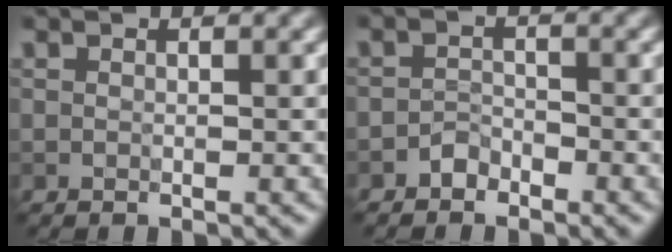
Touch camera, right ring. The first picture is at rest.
{"total": 1.4, "force": [-1.1, 0.7, 0.2], "torque": [-0.001, 0.008, -0.021]}